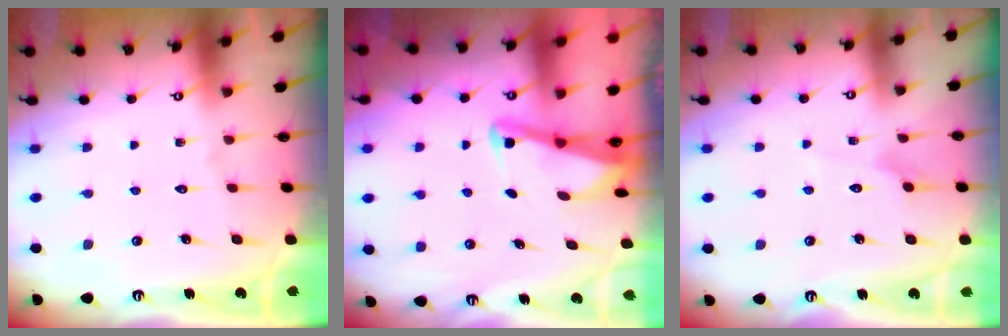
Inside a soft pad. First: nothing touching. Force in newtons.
{"total": 2.9, "press": 2.9, "slide": 0.3}
{"total": 2.7, "press": 2.7, "slide": 0.3}